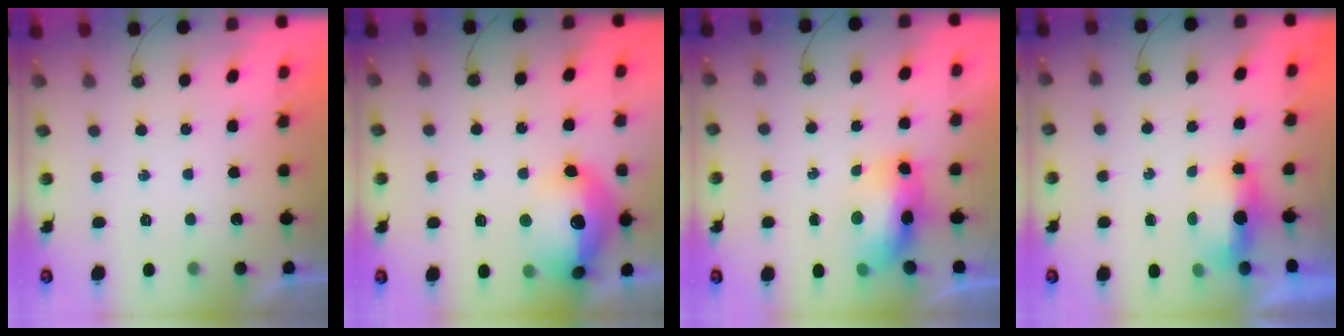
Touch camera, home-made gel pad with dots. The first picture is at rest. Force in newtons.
{"total": 19.3, "press": 19.2, "slide": 1.5}
{"total": 9.7, "press": 9.5, "slide": 1.5}
{"total": 10.6, "press": 6.1, "slide": 8.7}